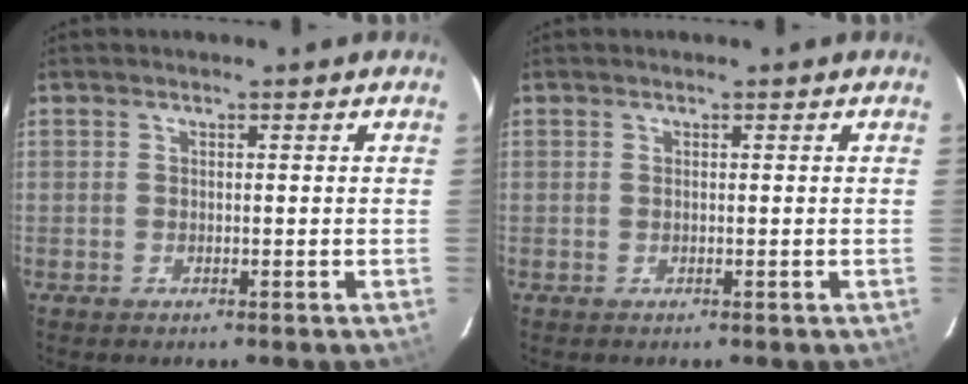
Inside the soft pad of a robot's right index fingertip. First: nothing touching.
{"total": 0.0}